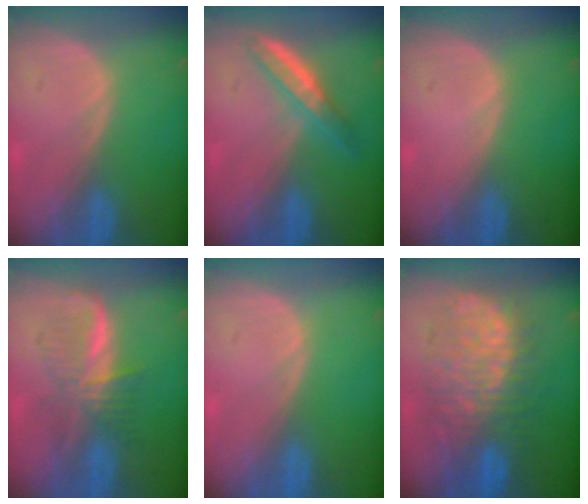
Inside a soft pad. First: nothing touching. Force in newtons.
{"total": 4.9, "press": 4.5, "slide": 1.9}
{"total": 0.0}
{"total": 6.0, "press": 5.9, "slide": 0.8}
{"total": 0.0}
{"total": 11.9, "press": 11.8, "slide": 1.5}